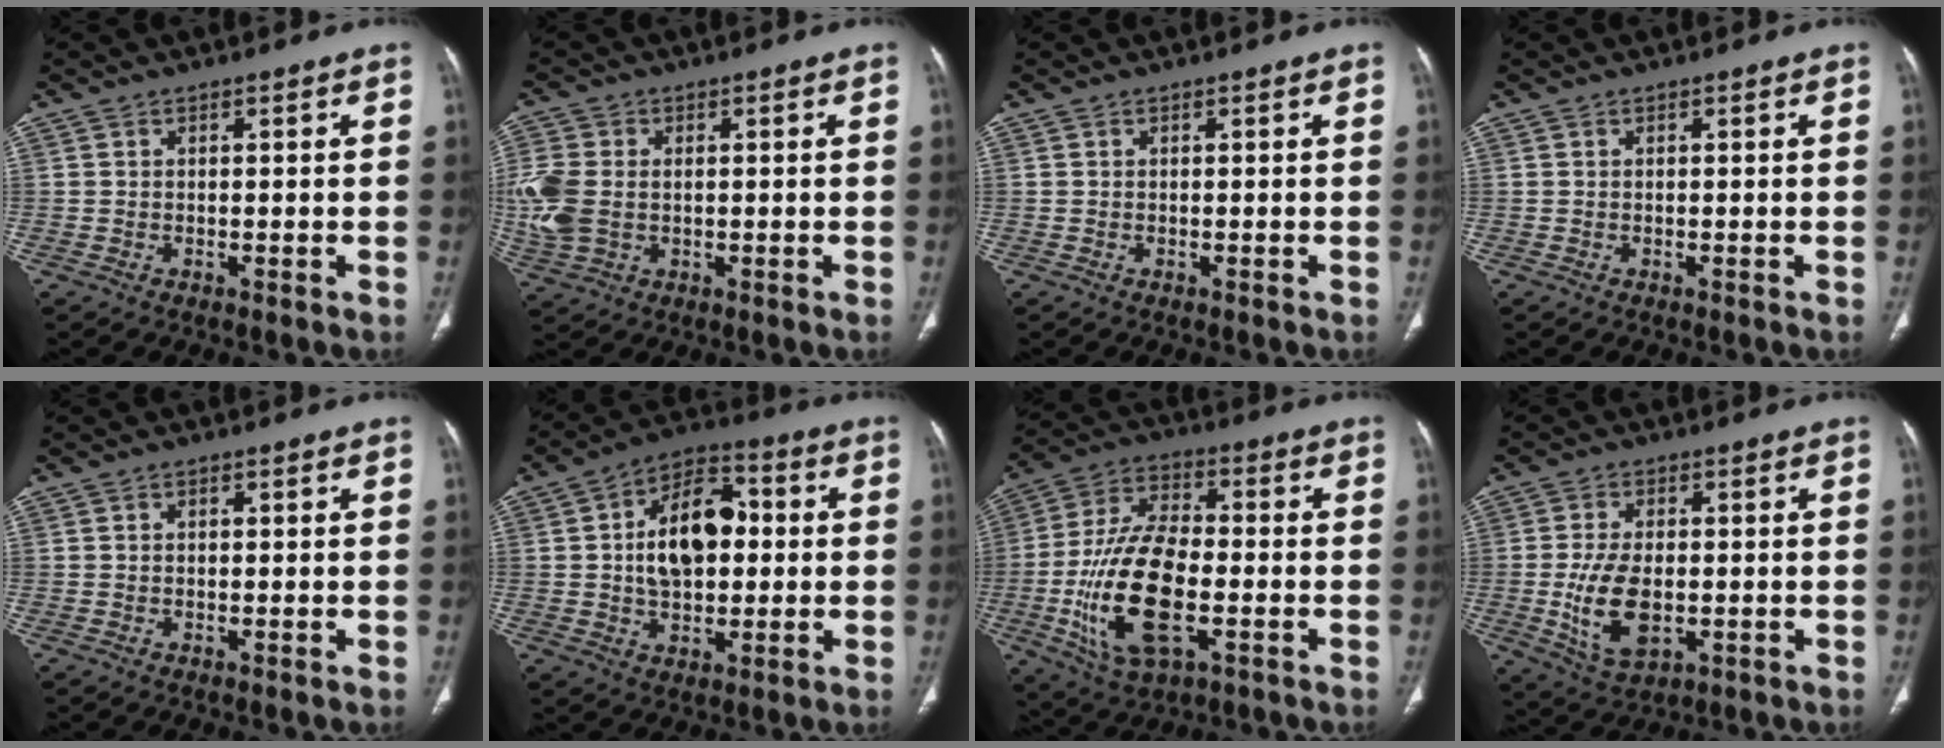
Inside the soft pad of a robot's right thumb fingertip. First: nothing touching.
{"total": 9.8, "force": [-0.1, 7.1, 6.8], "torque": [-0.173, 0.004, 0.004]}
{"total": 0.0}
{"total": 0.0}
{"total": 0.8, "force": [0.1, 0.6, 0.6], "torque": [-0.011, 0.002, 0.002]}
{"total": 15.1, "force": [1.2, 9.6, 11.7], "torque": [-0.159, 0.024, 0.015]}
{"total": 18.9, "force": [-4.4, 9.1, 16.0], "torque": [-0.313, 0.015, -0.074]}
{"total": 10.3, "force": [-1.6, 5.6, 8.4], "torque": [-0.158, -0.007, -0.019]}